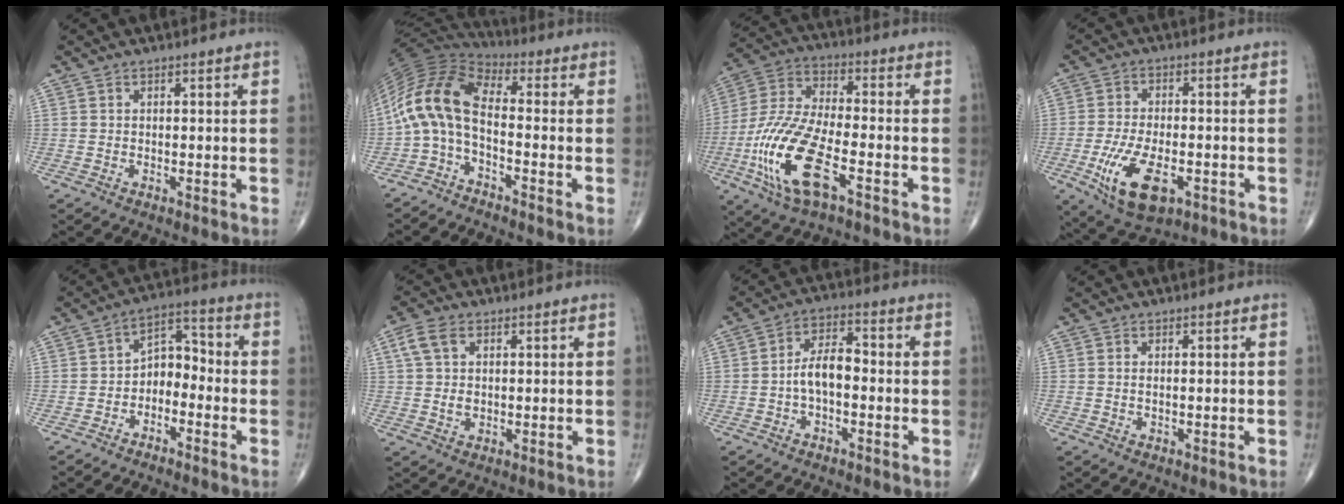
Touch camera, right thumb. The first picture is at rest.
{"total": 12.1, "force": [-2.6, 5.7, 10.4], "torque": [-0.210, 0.062, -0.067]}
{"total": 18.0, "force": [-6.8, 6.9, 15.2], "torque": [-0.332, 0.020, -0.125]}
{"total": 12.3, "force": [-4.4, 5.9, 9.8], "torque": [-0.183, 0.001, -0.067]}
{"total": 6.7, "force": [-2.8, 4.5, 4.2], "torque": [-0.045, 0.049, -0.059]}
{"total": 5.9, "force": [1.8, 3.7, 4.1], "torque": [-0.084, 0.004, 0.036]}
{"total": 6.7, "force": [-1.2, 3.5, 5.6], "torque": [-0.094, 0.030, -0.029]}
{"total": 0.6, "force": [0.1, 0.2, 0.6], "torque": [-0.018, 0.000, 0.005]}